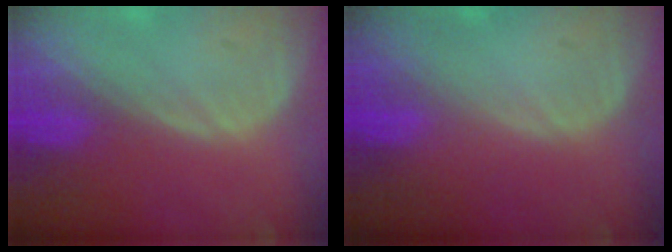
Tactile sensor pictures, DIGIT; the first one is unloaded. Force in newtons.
{"total": 0.0}